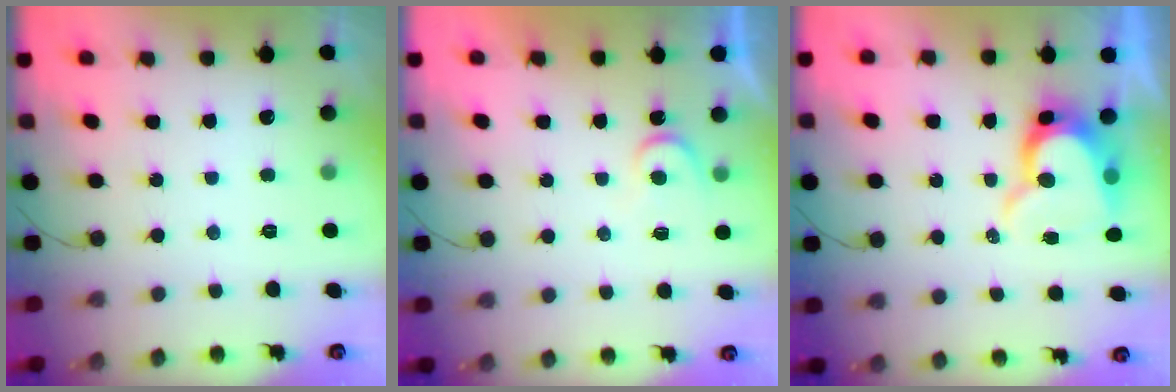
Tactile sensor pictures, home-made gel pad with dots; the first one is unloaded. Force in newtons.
{"total": 4.4, "press": 4.4, "slide": 0.5}
{"total": 11.1, "press": 11.0, "slide": 1.0}